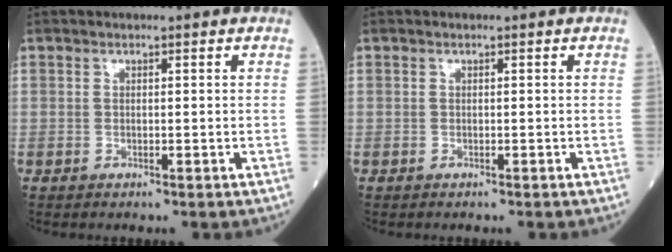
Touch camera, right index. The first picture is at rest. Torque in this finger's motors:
{"motor_torque": [0.05, 0.00, -0.03, 0.01]}